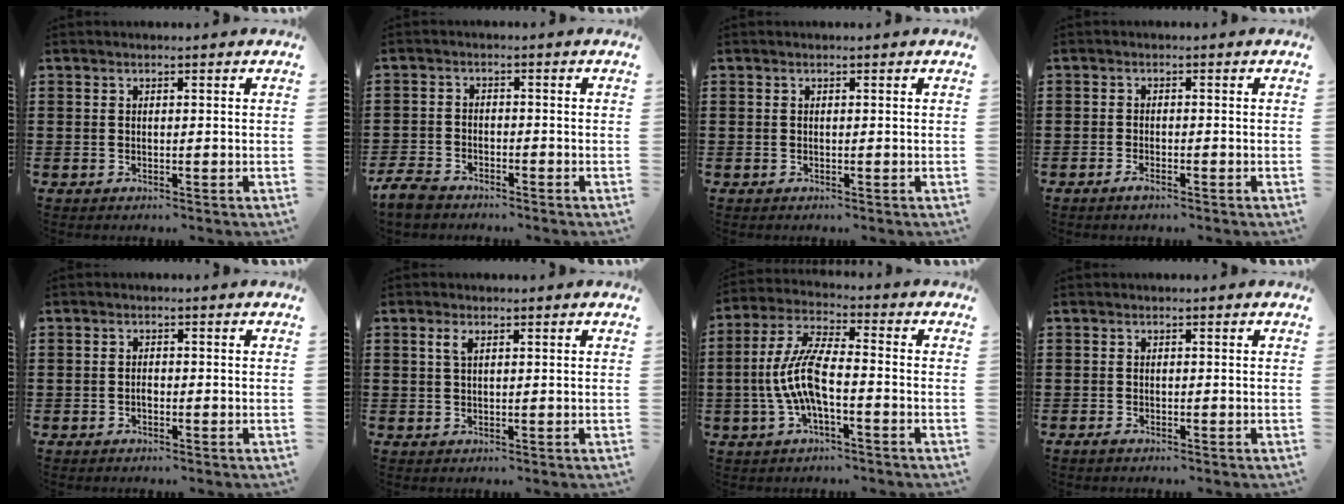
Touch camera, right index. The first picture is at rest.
{"total": 3.6, "force": [-3.3, 1.1, 0.9], "torque": [-0.039, -0.001, -0.073]}
{"total": 0.0}
{"total": 1.4, "force": [-1.1, 0.4, 0.7], "torque": [-0.015, -0.003, -0.021]}
{"total": 1.1, "force": [-0.4, 0.7, 0.7], "torque": [-0.014, -0.001, -0.008]}
{"total": 1.8, "force": [0.8, 0.7, 1.5], "torque": [-0.033, 0.005, 0.013]}
{"total": 8.8, "force": [-2.1, 2.6, 8.1], "torque": [-0.187, -0.011, -0.046]}
{"total": 0.6, "force": [-0.5, 0.2, 0.1], "torque": [-0.003, -0.001, -0.011]}